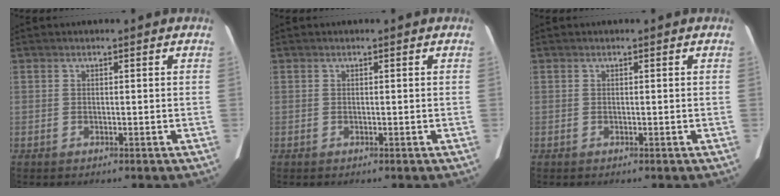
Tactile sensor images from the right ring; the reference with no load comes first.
{"total": 0.0}
{"total": 0.0}